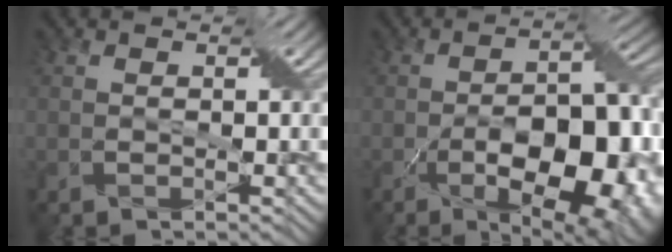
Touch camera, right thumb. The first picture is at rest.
{"total": 14.9, "force": [-5.2, 6.8, 12.2], "torque": [-0.166, -0.011, -0.078]}